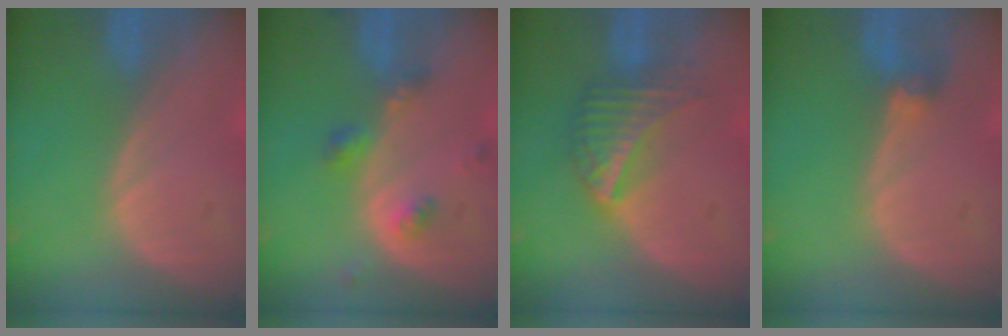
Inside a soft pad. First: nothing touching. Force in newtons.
{"total": 4.5, "press": 4.2, "slide": 1.7}
{"total": 6.7, "press": 6.1, "slide": 2.7}
{"total": 2.8, "press": 2.6, "slide": 1.0}